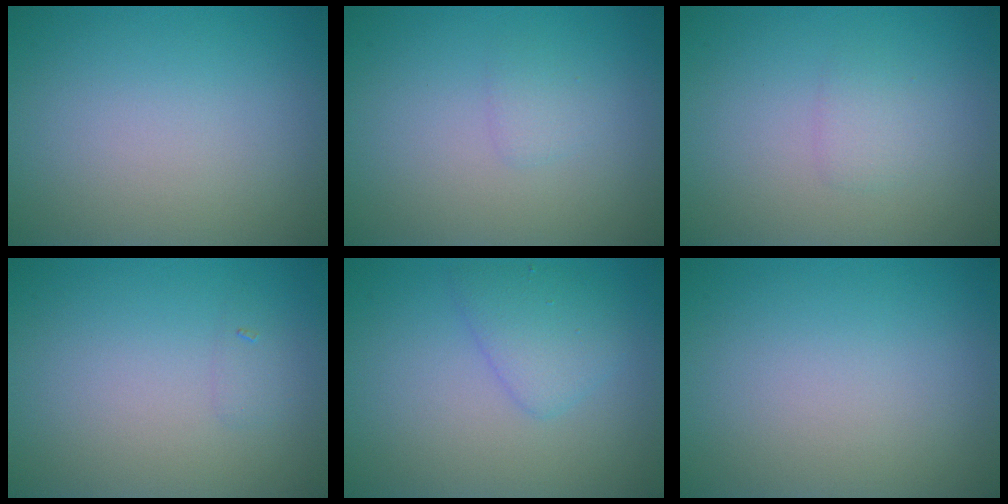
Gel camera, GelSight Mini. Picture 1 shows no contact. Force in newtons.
{"total": 0.9, "press": 0.9, "slide": 0.1}
{"total": 1.2, "press": 1.2, "slide": 0.1}
{"total": 0.6, "press": 0.6, "slide": 0.0}
{"total": 2.6, "press": 2.6, "slide": 0.1}
{"total": 0.0}